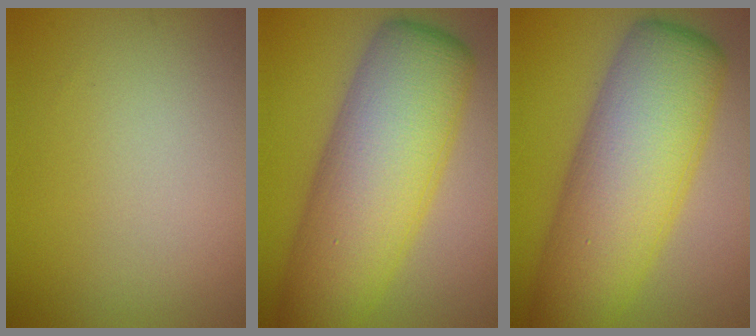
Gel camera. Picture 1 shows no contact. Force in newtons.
{"total": 12.2, "press": 12.2, "slide": 0.2}
{"total": 12.2, "press": 12.2, "slide": 0.2}